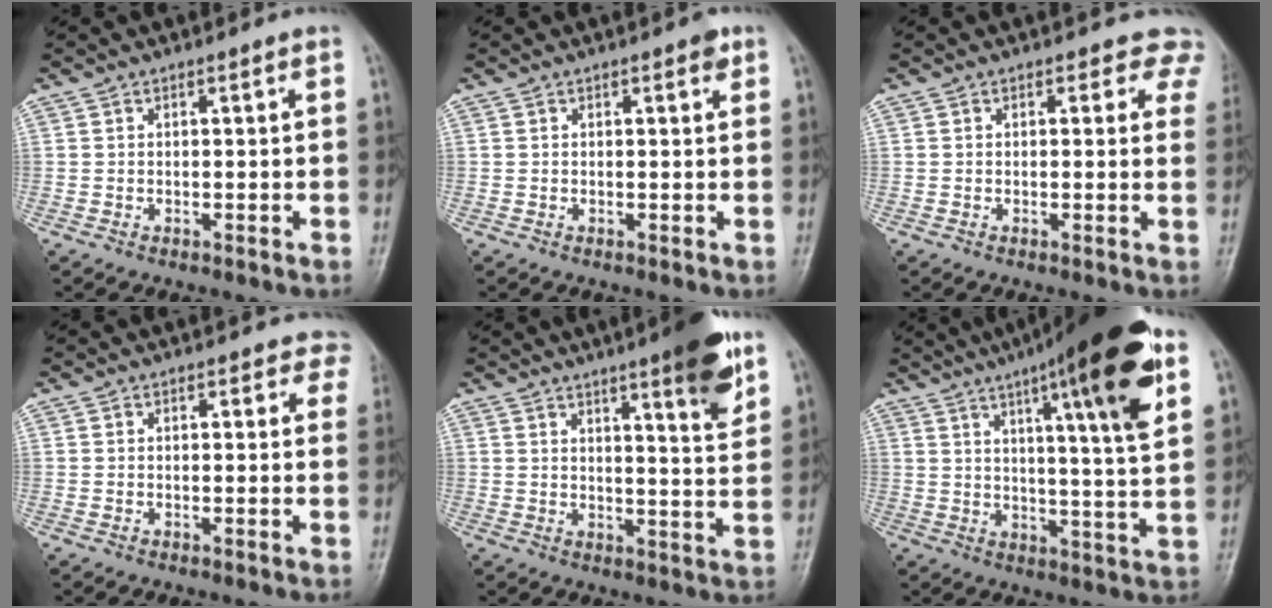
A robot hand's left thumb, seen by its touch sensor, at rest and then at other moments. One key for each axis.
{"total": 1.5, "fx": 0.8, "fy": 0.7, "fz": 1.0, "tx": -0.007, "ty": -0.001, "tz": 0.006}
{"total": 4.7, "fx": 3.5, "fy": 2.7, "fz": 1.4, "tx": 0.024, "ty": -0.010, "tz": 0.014}
{"total": 3.0, "fx": 2.1, "fy": 1.9, "fz": 1.2, "tx": 0.021, "ty": -0.005, "tz": 0.006}
{"total": 10.5, "fx": 6.2, "fy": 1.5, "fz": 8.3, "tx": -0.101, "ty": -0.035, "tz": 0.081}
{"total": 20.7, "fx": 10.2, "fy": 3.0, "fz": 17.8, "tx": -0.247, "ty": -0.023, "tz": 0.144}